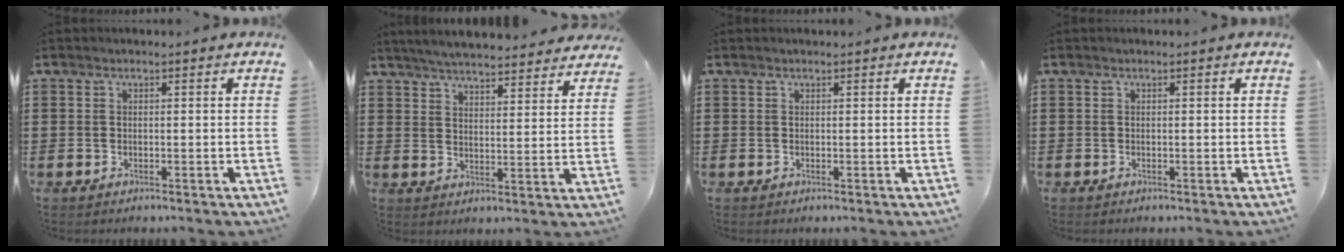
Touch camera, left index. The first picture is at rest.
{"total": 5.2, "force": [5.1, -0.2, 0.9], "torque": [-0.039, -0.028, 0.090]}
{"total": 0.0}
{"total": 0.0}